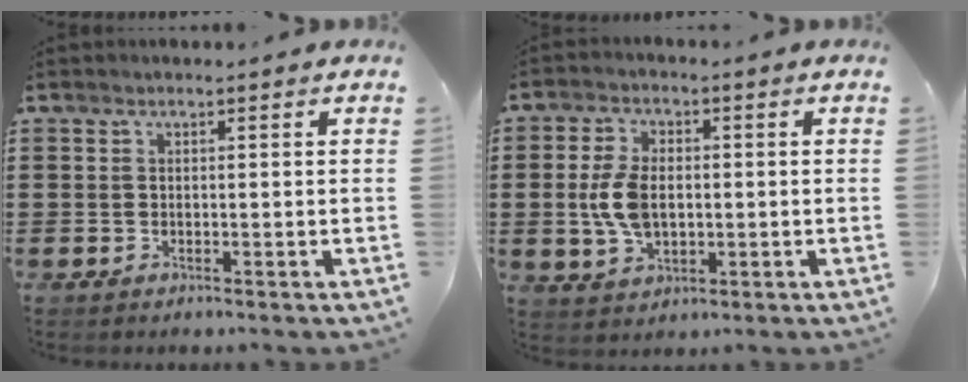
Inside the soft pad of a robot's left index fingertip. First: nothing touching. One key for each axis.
{"total": 7.0, "fx": 0.1, "fy": 4.1, "fz": 5.6, "tx": -0.143, "ty": 0.000, "tz": -0.008}